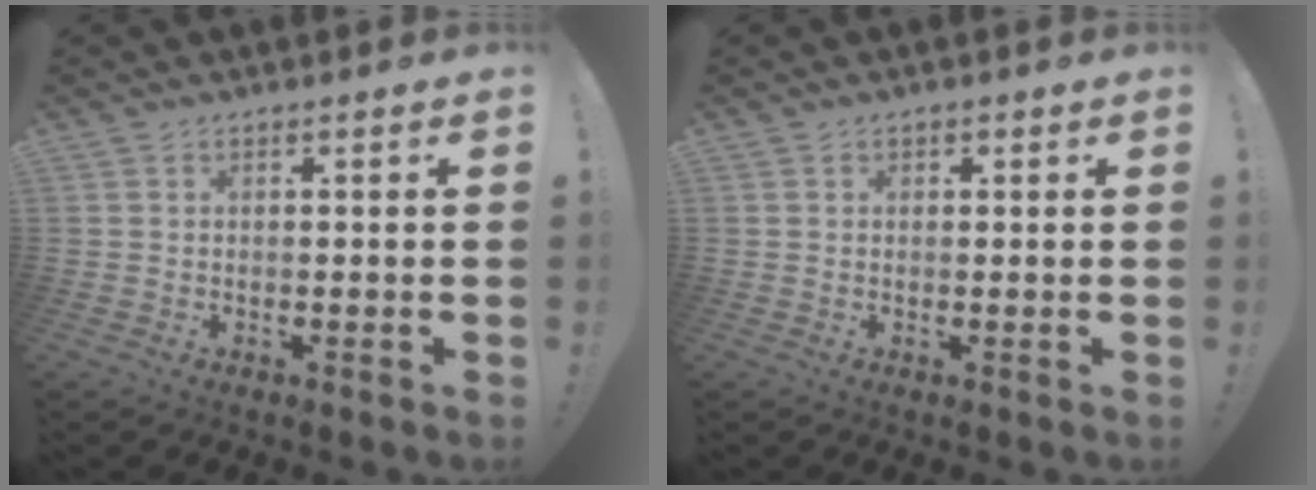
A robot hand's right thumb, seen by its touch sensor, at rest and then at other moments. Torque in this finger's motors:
{"motor_torque": [-0.10, -0.21, -0.19, 0.06, 0.04]}